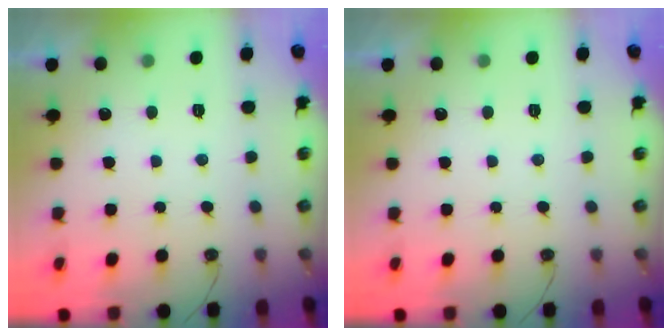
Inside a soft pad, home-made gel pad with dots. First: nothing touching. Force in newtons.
{"total": 0.0}